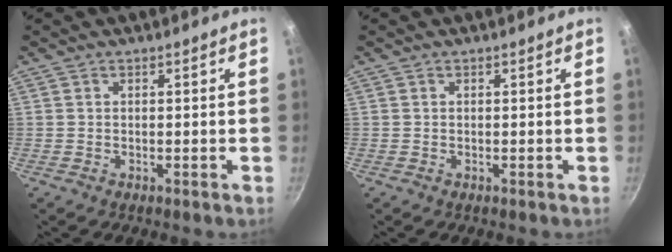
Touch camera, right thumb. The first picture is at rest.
{"total": 0.0}